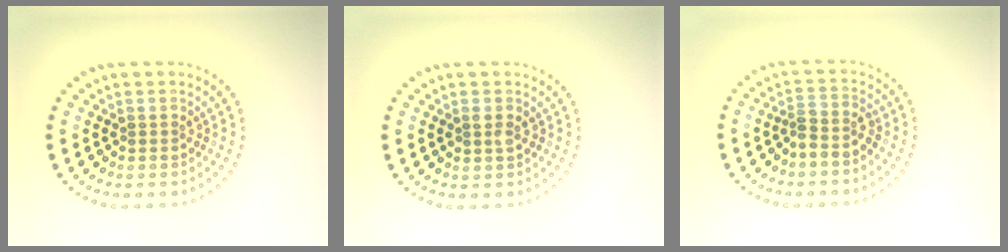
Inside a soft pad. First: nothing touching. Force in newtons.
{"total": 1.0, "press": 1.0, "slide": 0.1}
{"total": 1.9, "press": 1.5, "slide": 1.2}